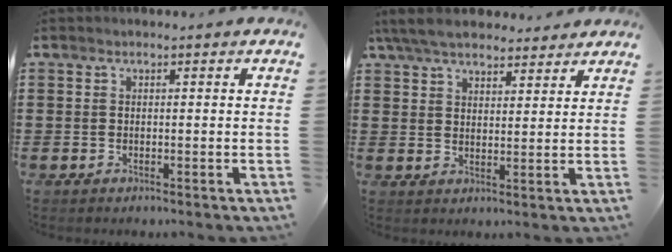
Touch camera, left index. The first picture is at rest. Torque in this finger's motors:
{"motor_torque": [2.14, 0.00, 0.52, 0.21]}